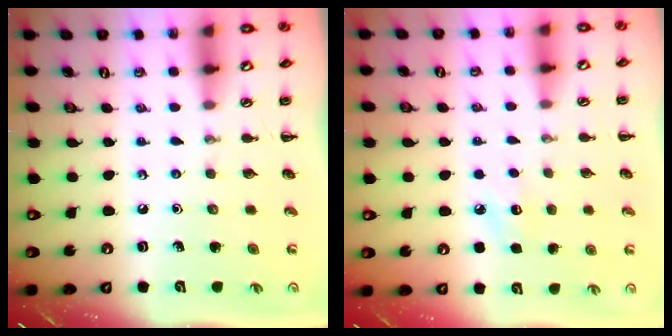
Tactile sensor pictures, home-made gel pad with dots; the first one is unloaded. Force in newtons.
{"total": 6.7, "press": 6.5, "slide": 1.6}